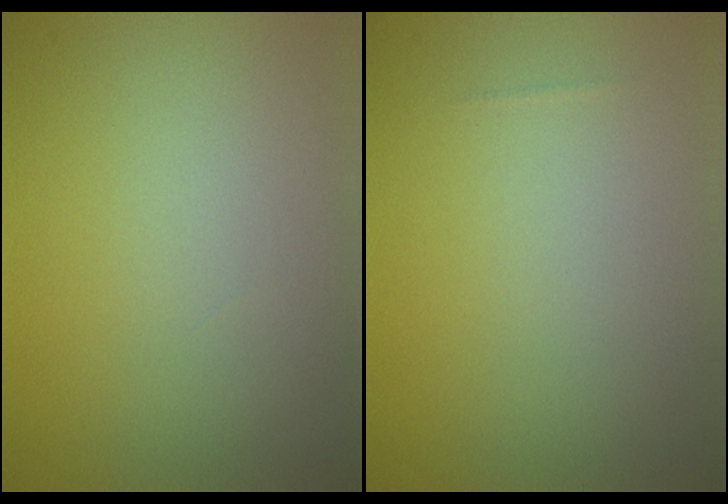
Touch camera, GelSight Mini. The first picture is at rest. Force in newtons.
{"total": 0.0}